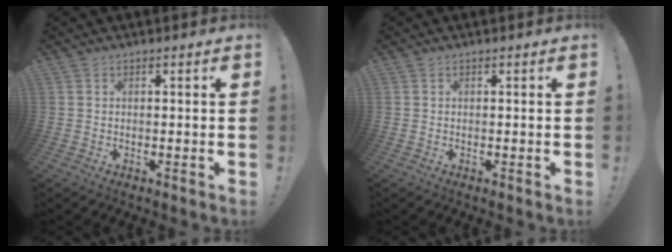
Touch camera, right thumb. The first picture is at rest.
{"total": 0.0}